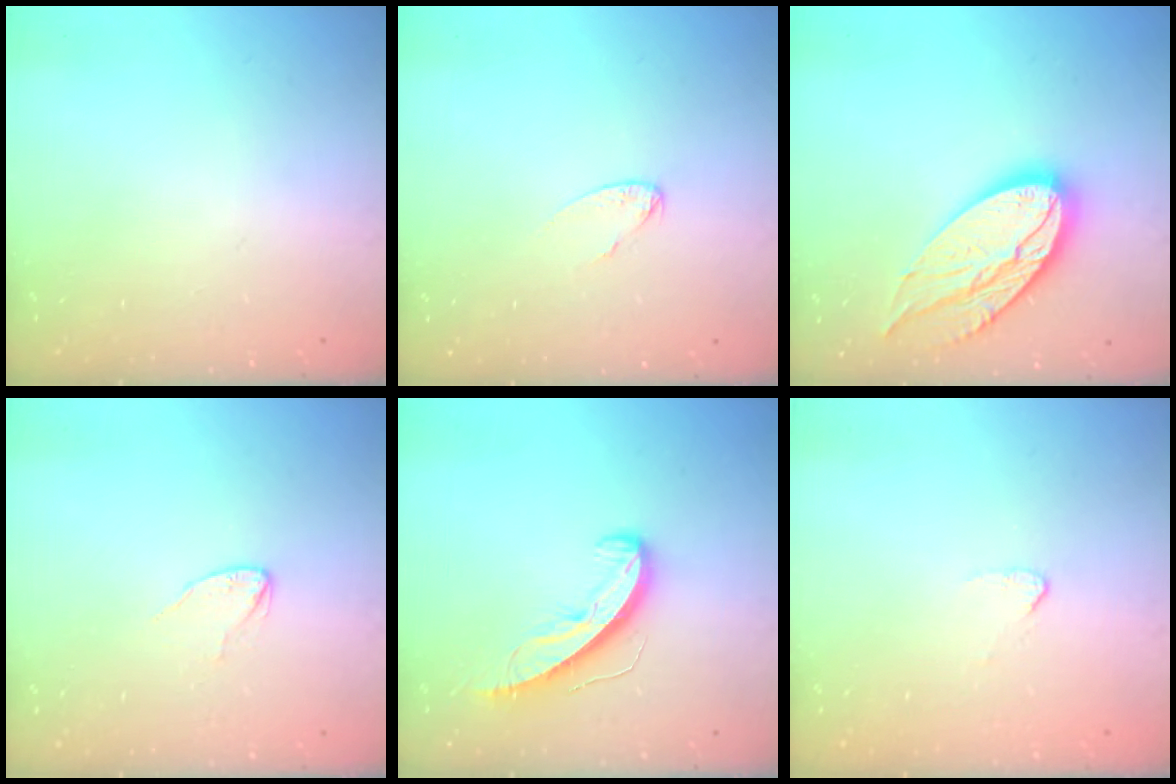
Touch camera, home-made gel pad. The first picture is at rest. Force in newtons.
{"total": 3.3, "press": 3.3, "slide": 0.2}
{"total": 18.4, "press": 18.3, "slide": 1.4}
{"total": 2.7, "press": 2.7, "slide": 0.2}
{"total": 9.1, "press": 9.1, "slide": 0.5}
{"total": 2.7, "press": 2.7, "slide": 0.2}